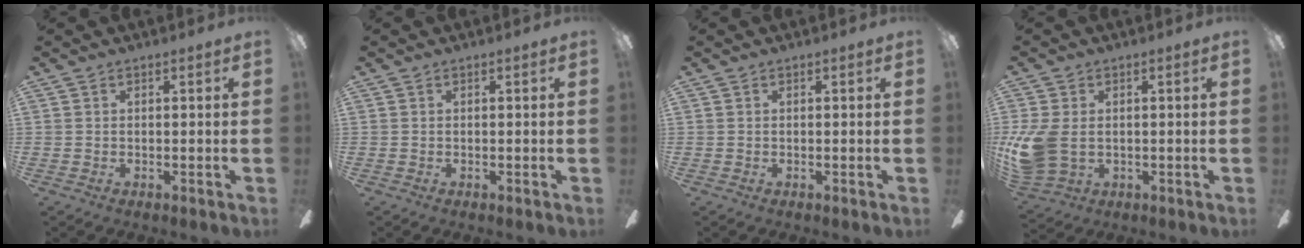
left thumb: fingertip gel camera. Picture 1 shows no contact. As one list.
[{"total": 0.0}, {"total": 0.0}, {"total": 10.0, "force": [-0.3, 6.9, 7.1], "torque": [-0.165, 0.004, 0.000]}]